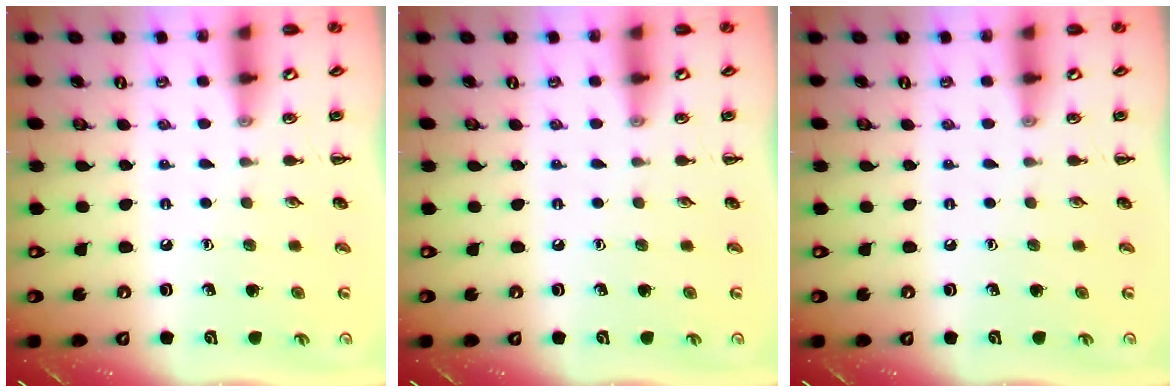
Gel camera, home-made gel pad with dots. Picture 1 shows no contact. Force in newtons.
{"total": 0.0}
{"total": 0.0}